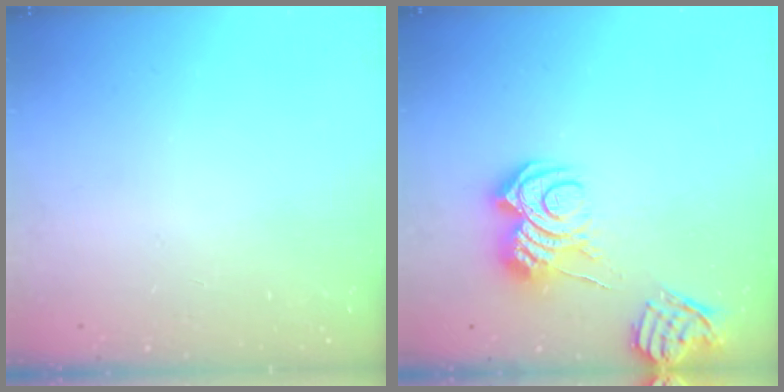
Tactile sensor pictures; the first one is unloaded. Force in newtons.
{"total": 10.6, "press": 10.5, "slide": 1.0}